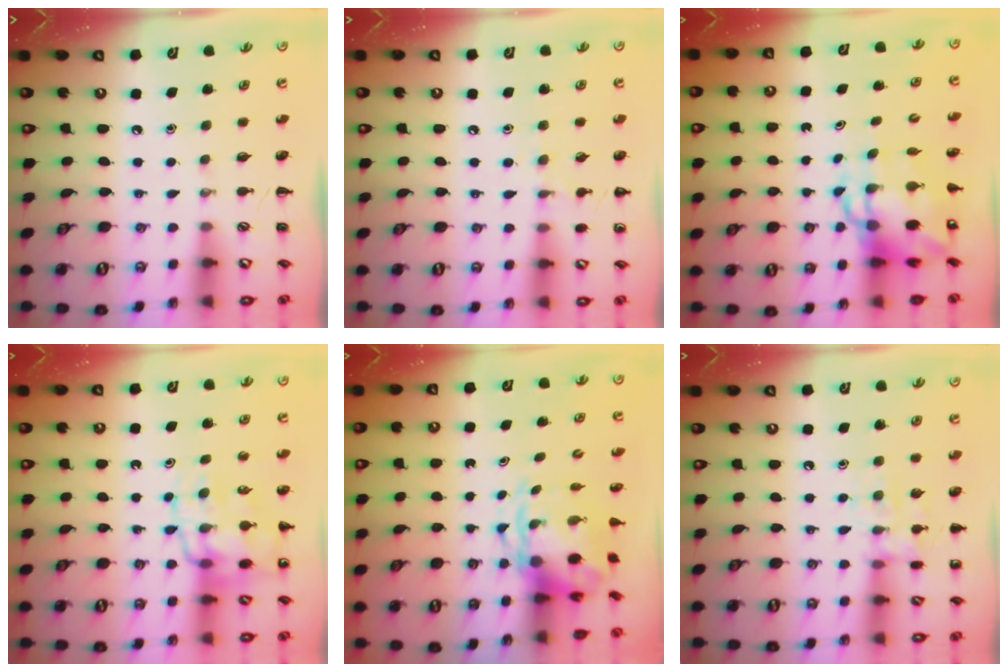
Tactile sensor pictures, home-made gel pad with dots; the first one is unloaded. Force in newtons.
{"total": 6.7, "press": 6.4, "slide": 1.9}
{"total": 8.6, "press": 8.3, "slide": 2.3}
{"total": 17.8, "press": 17.4, "slide": 3.5}
{"total": 4.7, "press": 4.6, "slide": 0.9}
{"total": 9.3, "press": 9.2, "slide": 1.4}